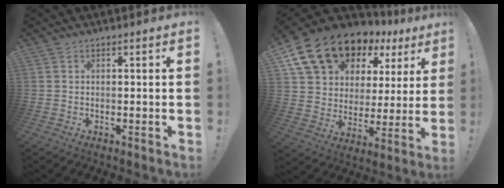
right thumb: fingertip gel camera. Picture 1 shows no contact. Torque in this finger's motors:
{"motor_torque": [0.02, 2.34, 1.45, 1.32, 0.20]}